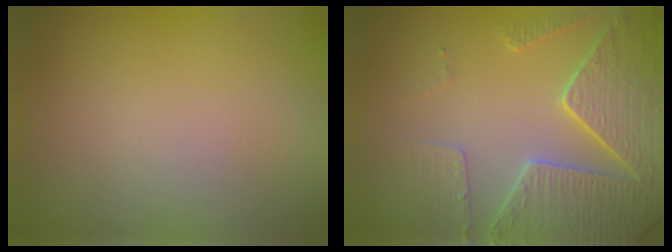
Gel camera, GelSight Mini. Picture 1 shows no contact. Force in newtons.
{"total": 7.0, "press": 5.6, "slide": 4.2}